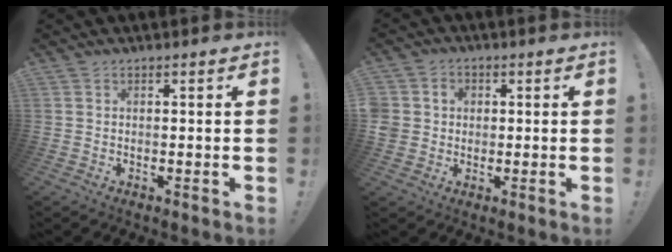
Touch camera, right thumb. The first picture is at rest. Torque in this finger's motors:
{"motor_torque": [0.91, 1.08, 0.13, 0.01, 0.01]}